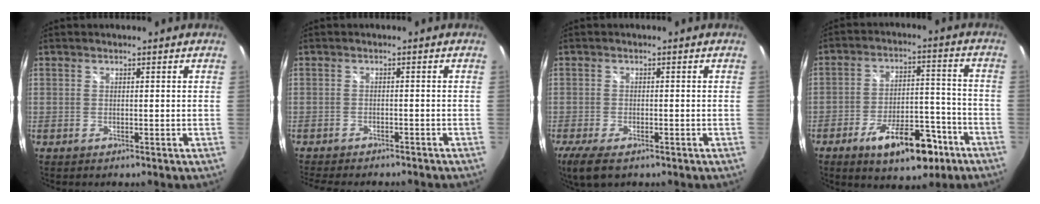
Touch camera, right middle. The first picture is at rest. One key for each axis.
{"total": 8.2, "fx": -7.2, "fy": 1.9, "fz": 3.4, "tx": -0.077, "ty": -0.019, "tz": -0.106}
{"total": 6.6, "fx": -4.4, "fy": 2.4, "fz": 4.3, "tx": -0.101, "ty": -0.030, "tz": -0.076}
{"total": 14.0, "fx": -8.4, "fy": 6.0, "fz": 9.5, "tx": -0.163, "ty": 0.013, "tz": -0.120}